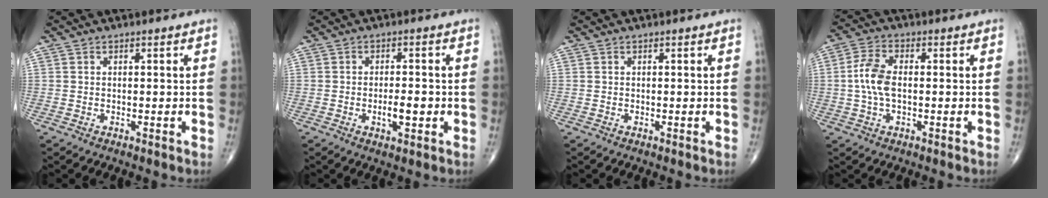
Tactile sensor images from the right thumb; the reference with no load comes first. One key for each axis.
{"total": 4.4, "fx": -1.0, "fy": 1.8, "fz": 3.9, "tx": -0.055, "ty": 0.001, "tz": -0.016}
{"total": 0.0}
{"total": 6.7, "fx": -0.1, "fy": 3.5, "fz": 5.7, "tx": -0.127, "ty": 0.016, "tz": -0.006}